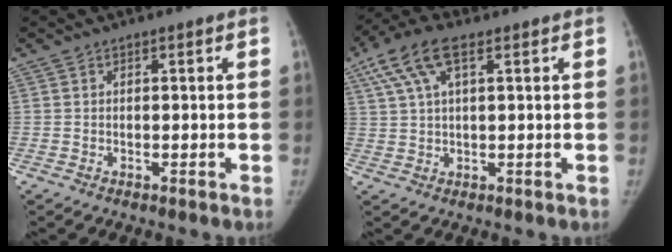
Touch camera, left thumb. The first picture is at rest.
{"total": 8.9, "force": [4.0, 3.8, 7.0], "torque": [-0.157, 0.018, 0.077]}